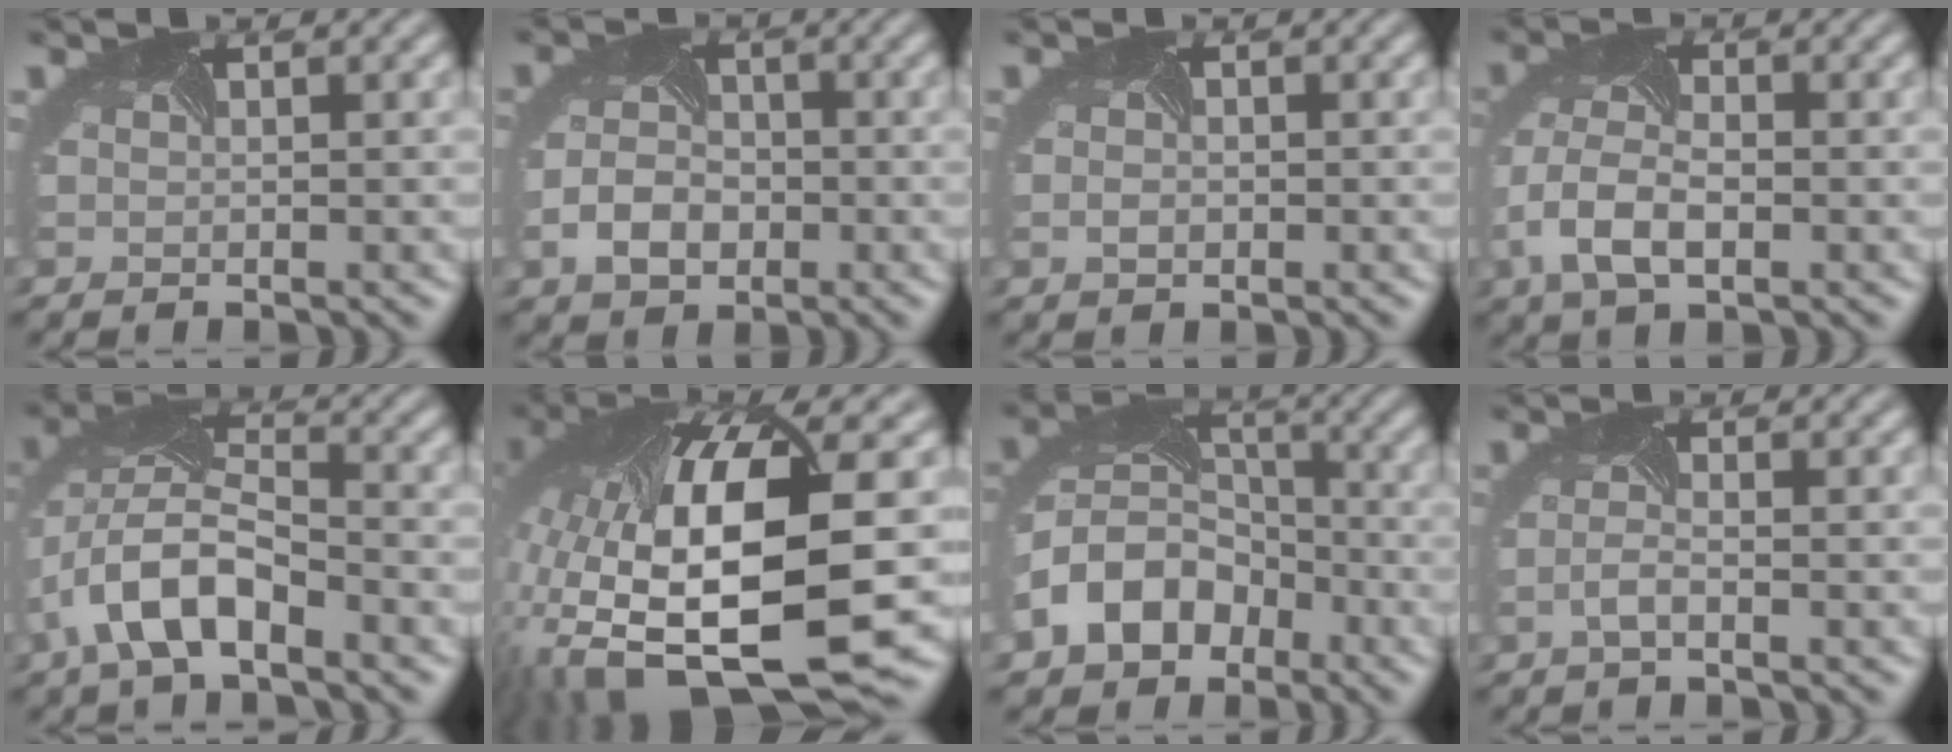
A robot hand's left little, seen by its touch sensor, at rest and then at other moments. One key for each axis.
{"total": 3.2, "fx": -1.3, "fy": 2.5, "fz": 1.4, "tx": -0.037, "ty": 0.000, "tz": -0.029}
{"total": 0.8, "fx": -0.2, "fy": 0.7, "fz": 0.2, "tx": -0.008, "ty": 0.001, "tz": -0.001}
{"total": 5.4, "fx": -1.7, "fy": 3.2, "fz": 4.0, "tx": -0.104, "ty": 0.000, "tz": -0.041}
{"total": 6.4, "fx": -3.2, "fy": 3.1, "fz": 4.6, "tx": -0.102, "ty": 0.010, "tz": -0.065}
{"total": 18.0, "fx": -2.4, "fy": 8.1, "fz": 15.9, "tx": -0.320, "ty": -0.058, "tz": -0.025}
{"total": 7.0, "fx": -3.3, "fy": 5.4, "fz": 3.2, "tx": -0.066, "ty": 0.001, "tz": -0.075}
{"total": 0.9, "fx": -0.6, "fy": 0.0, "fz": 0.6, "tx": -0.026, "ty": 0.002, "tz": -0.021}